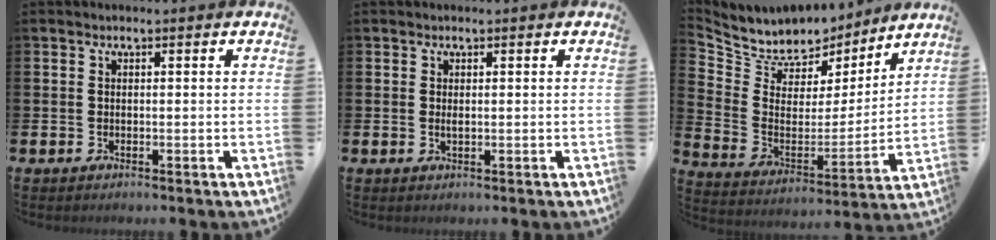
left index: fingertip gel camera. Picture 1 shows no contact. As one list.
[{"total": 0.7, "force": [0.3, 0.2, 0.6], "torque": [-0.002, -0.002, 0.003]}, {"total": 8.2, "force": [7.6, 3.1, -0.3], "torque": [-0.054, -0.061, 0.138]}]